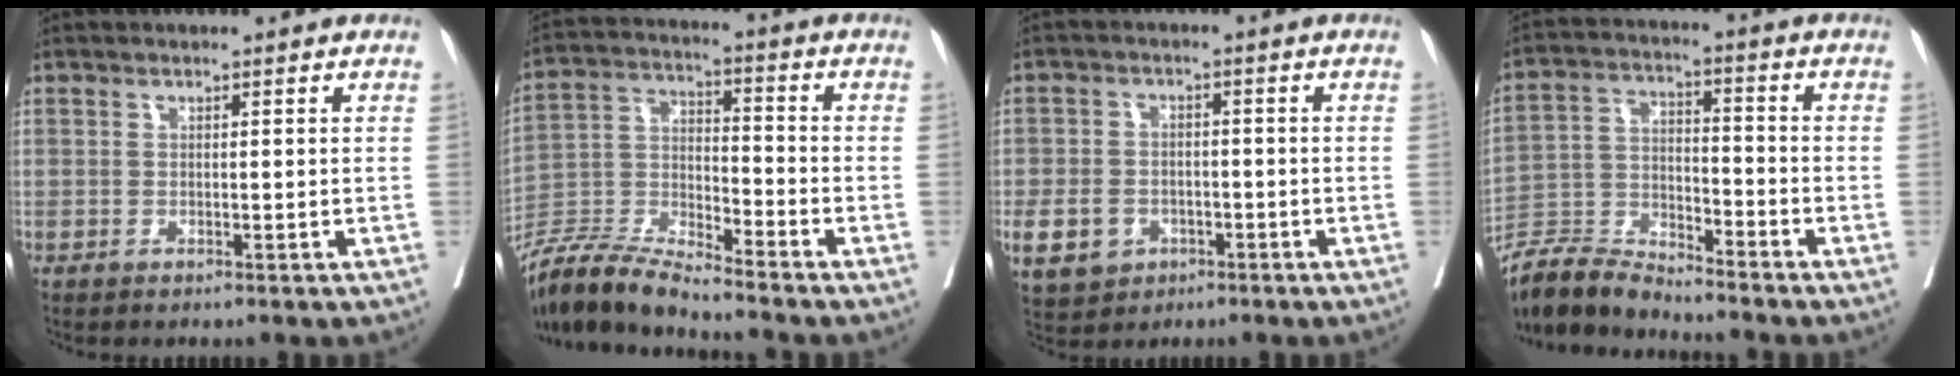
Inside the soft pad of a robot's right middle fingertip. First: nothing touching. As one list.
[{"total": 10.5, "force": [-9.9, 0.0, 3.7], "torque": [-0.070, -0.002, -0.192]}, {"total": 13.5, "force": [-5.3, 10.9, 5.9], "torque": [-0.168, 0.007, -0.076]}, {"total": 8.3, "force": [-8.3, 0.4, 0.9], "torque": [-0.016, 0.002, -0.160]}]